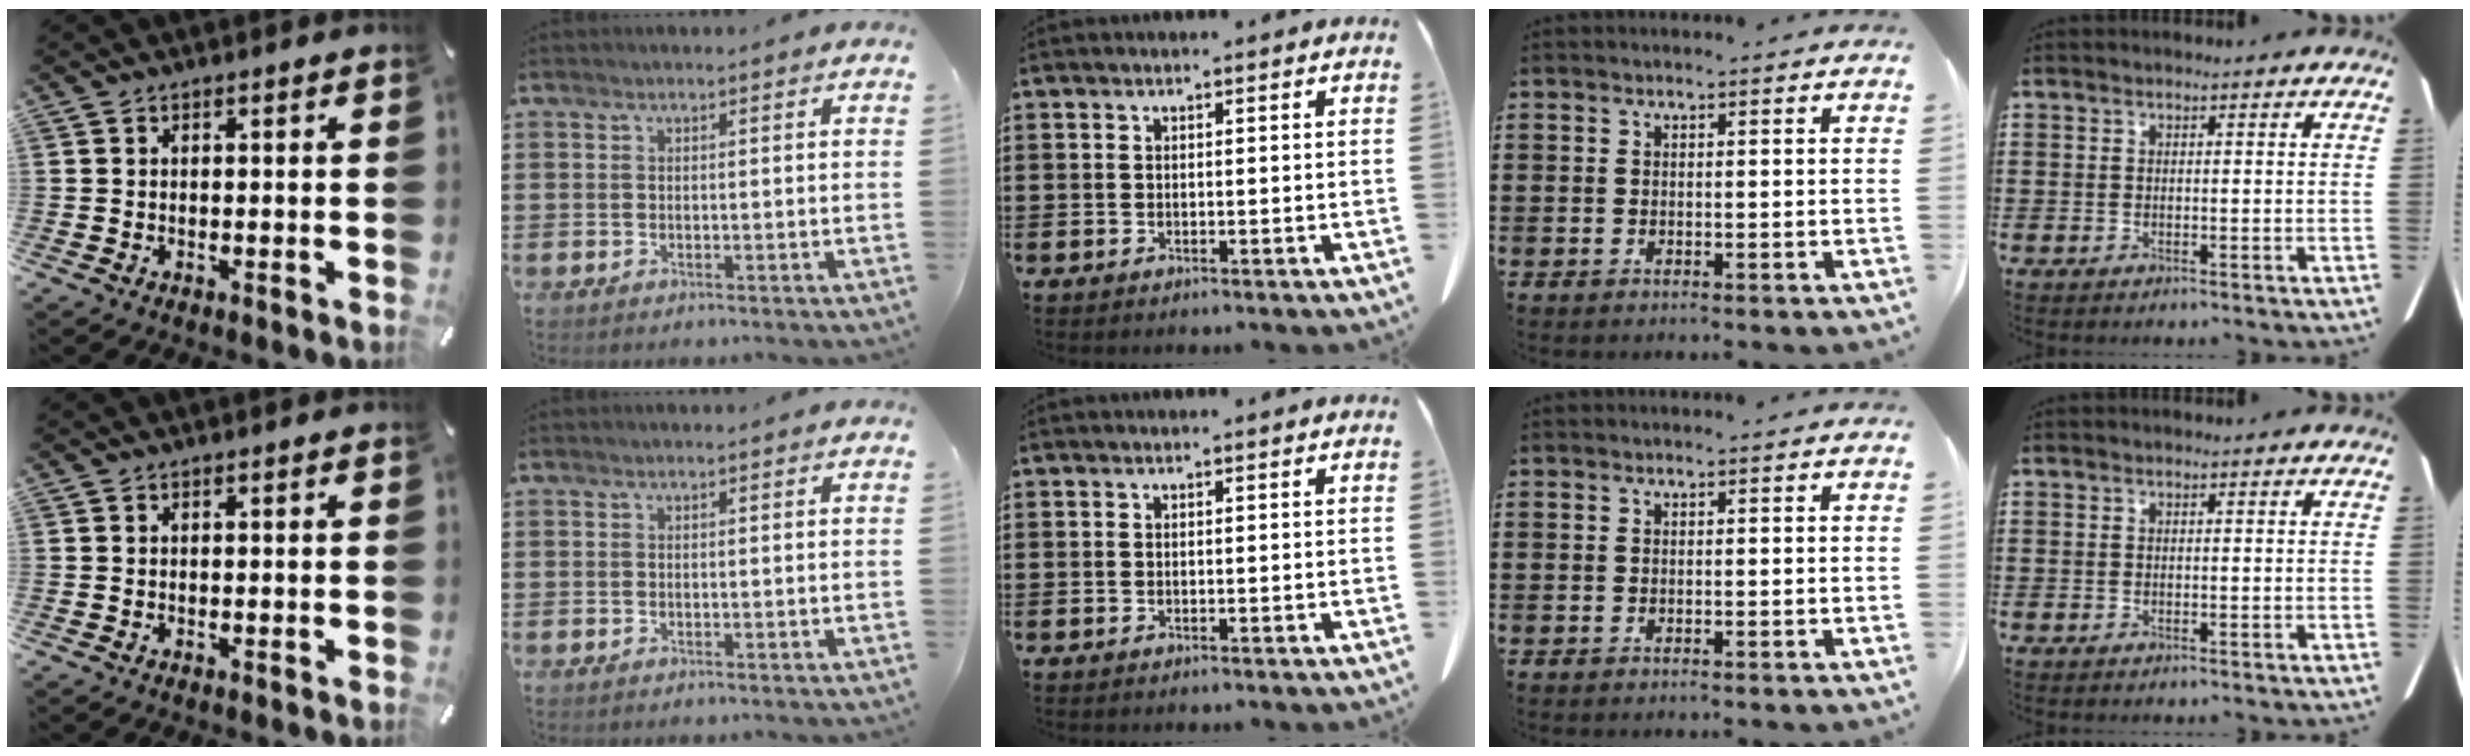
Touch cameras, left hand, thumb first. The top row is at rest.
{}